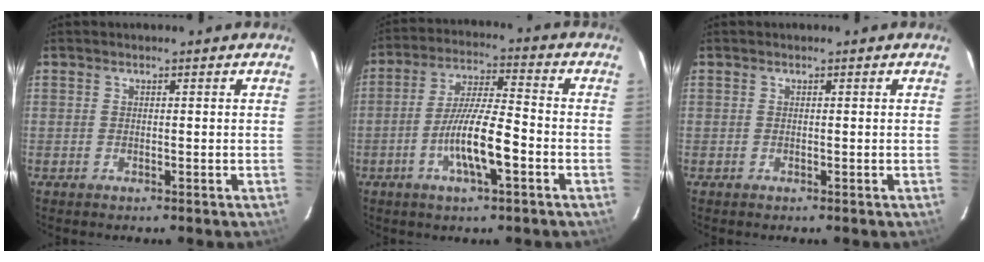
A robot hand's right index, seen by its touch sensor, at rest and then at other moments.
{"total": 10.5, "force": [-4.1, 1.6, 9.5], "torque": [-0.186, -0.003, -0.075]}
{"total": 0.0}